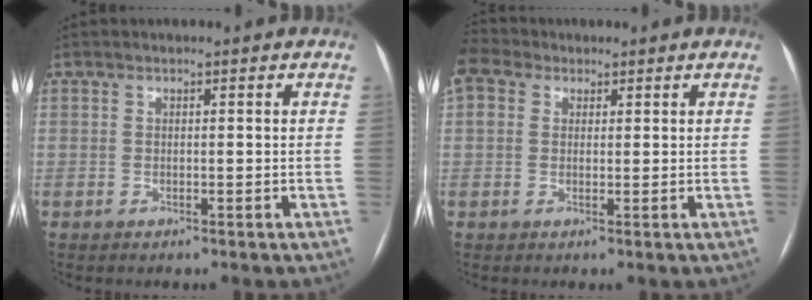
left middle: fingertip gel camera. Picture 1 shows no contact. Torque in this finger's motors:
{"motor_torque": [0.51, -0.21, 1.05, 0.21]}